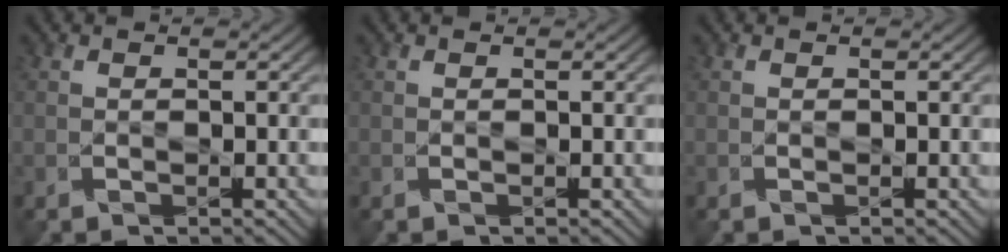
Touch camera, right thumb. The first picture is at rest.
{"total": 0.0}
{"total": 0.0}